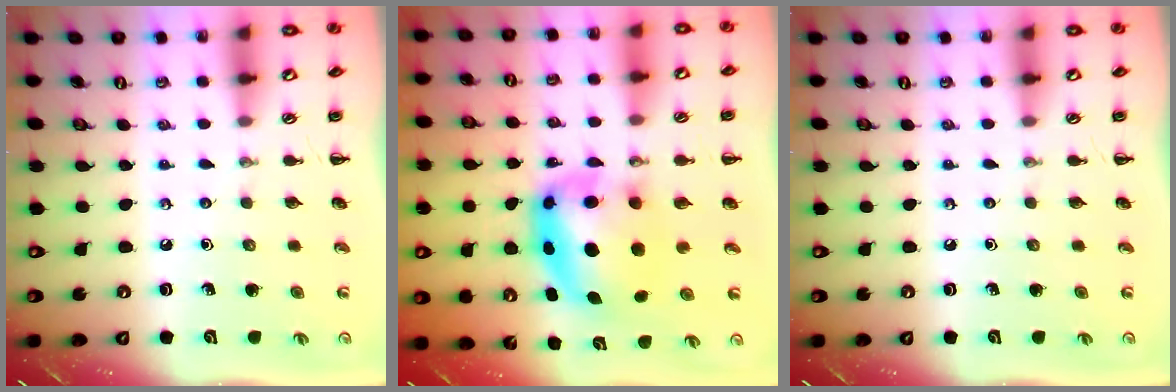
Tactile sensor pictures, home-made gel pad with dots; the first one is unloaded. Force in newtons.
{"total": 8.3, "press": 8.1, "slide": 1.9}
{"total": 0.0}